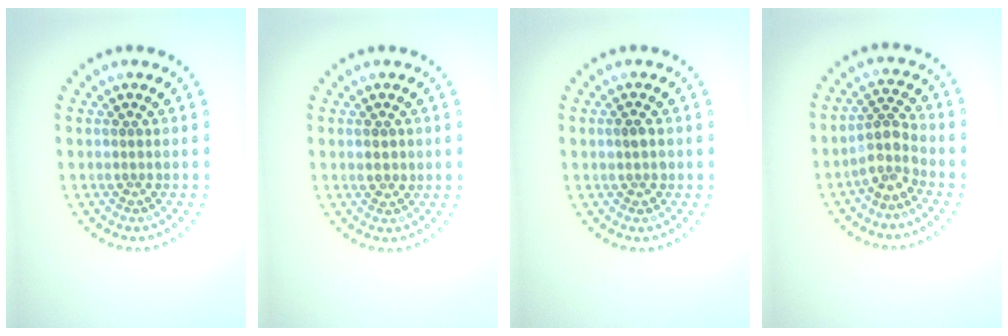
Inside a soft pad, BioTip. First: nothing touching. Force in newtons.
{"total": 0.9, "press": 0.9, "slide": 0.2}
{"total": 1.2, "press": 1.2, "slide": 0.0}
{"total": 2.8, "press": 2.1, "slide": 1.9}